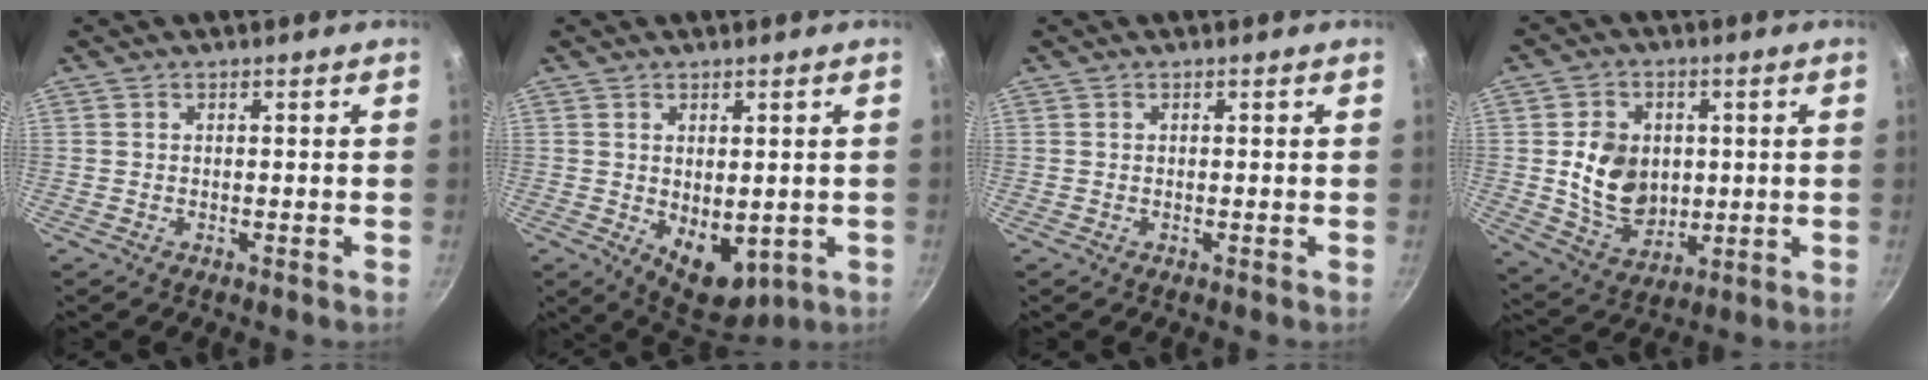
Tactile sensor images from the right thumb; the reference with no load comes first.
{"total": 8.6, "force": [-0.9, 5.4, 6.6], "torque": [-0.071, -0.017, 0.006]}
{"total": 0.0}
{"total": 12.5, "force": [0.9, 9.9, 7.6], "torque": [-0.101, -0.011, 0.028]}